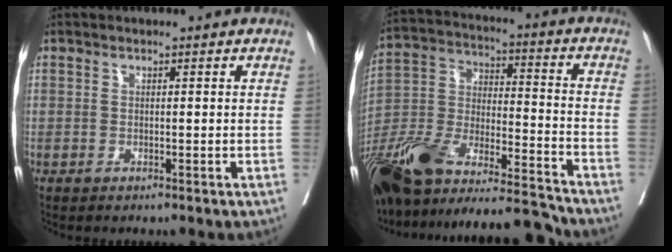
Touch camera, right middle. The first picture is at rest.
{"total": 26.4, "force": [-22.6, 3.9, 13.1], "torque": [-0.265, -0.020, -0.385]}